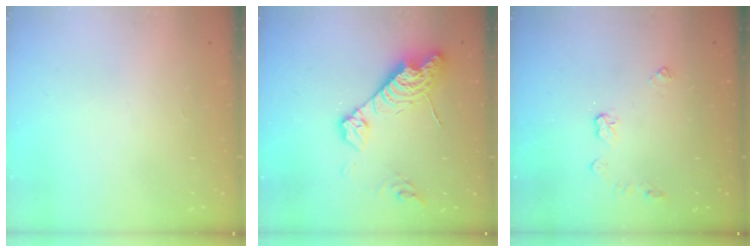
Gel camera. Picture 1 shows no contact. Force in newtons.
{"total": 15.4, "press": 15.3, "slide": 1.6}
{"total": 6.1, "press": 6.1, "slide": 0.4}